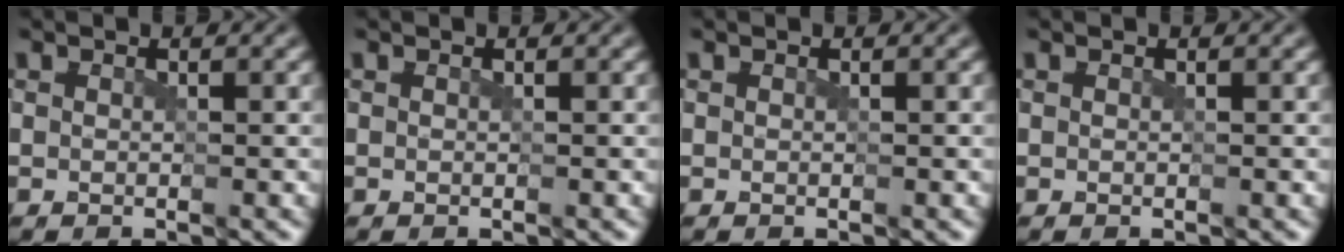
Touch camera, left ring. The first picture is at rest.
{"total": 0.0}
{"total": 0.0}
{"total": 0.0}